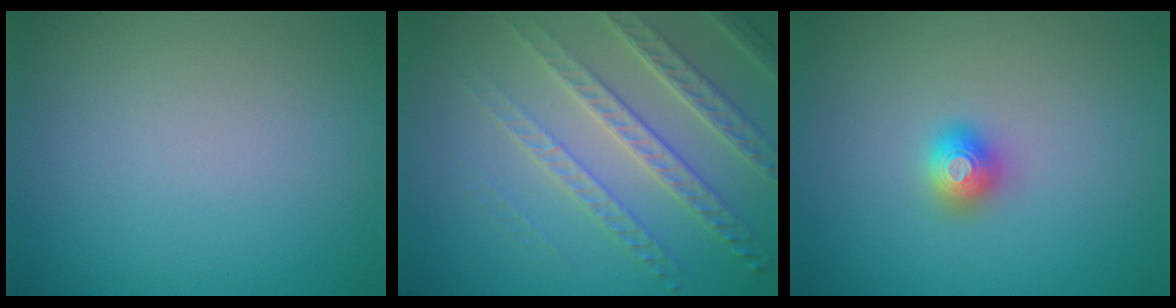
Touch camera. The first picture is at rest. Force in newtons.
{"total": 6.1, "press": 4.6, "slide": 4.0}
{"total": 2.0, "press": 2.0, "slide": 0.2}